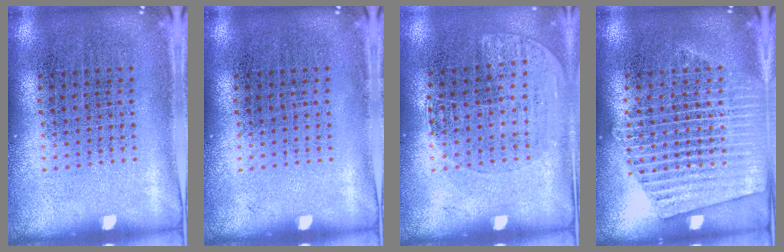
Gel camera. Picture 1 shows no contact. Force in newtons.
{"total": 0.0}
{"total": 1.2, "press": 0.9, "slide": 0.7}
{"total": 1.8, "press": 1.8, "slide": 0.3}